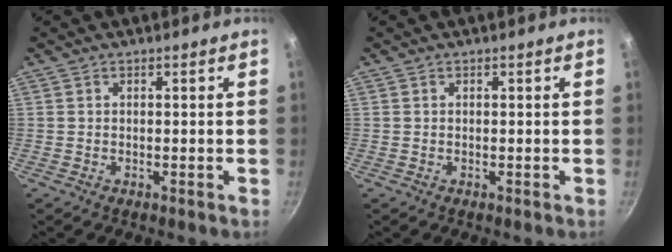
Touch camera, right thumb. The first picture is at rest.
{"total": 0.0}